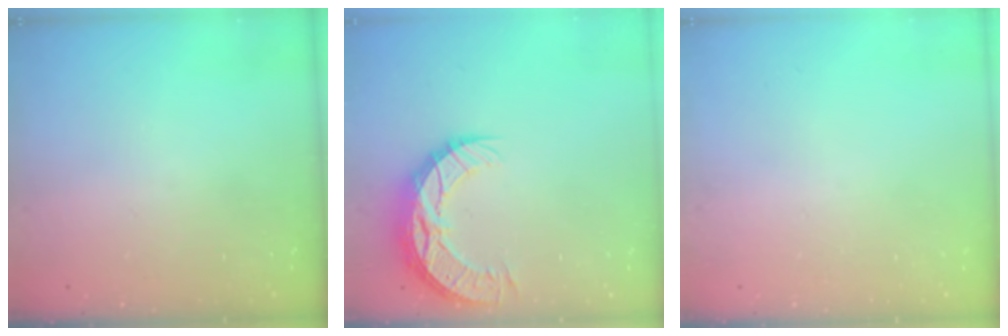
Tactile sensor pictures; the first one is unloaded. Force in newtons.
{"total": 12.2, "press": 12.2, "slide": 0.8}
{"total": 0.0}